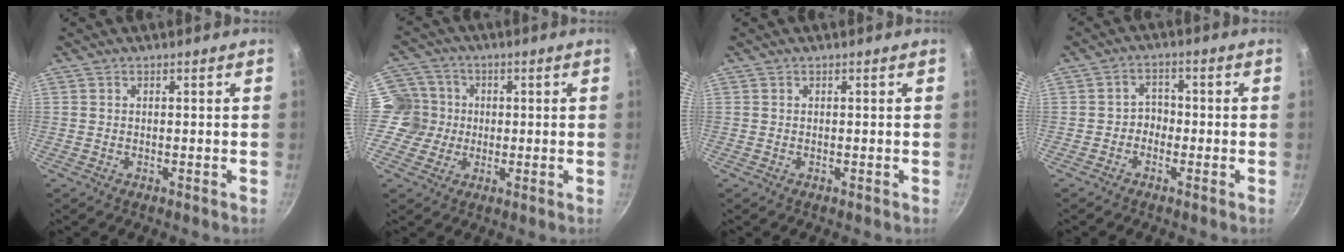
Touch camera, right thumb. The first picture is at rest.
{"total": 6.9, "force": [-0.1, 6.8, 1.2], "torque": [0.015, 0.010, -0.022]}
{"total": 0.0}
{"total": 3.1, "force": [-1.1, 2.6, 1.4], "torque": [0.003, 0.018, -0.026]}